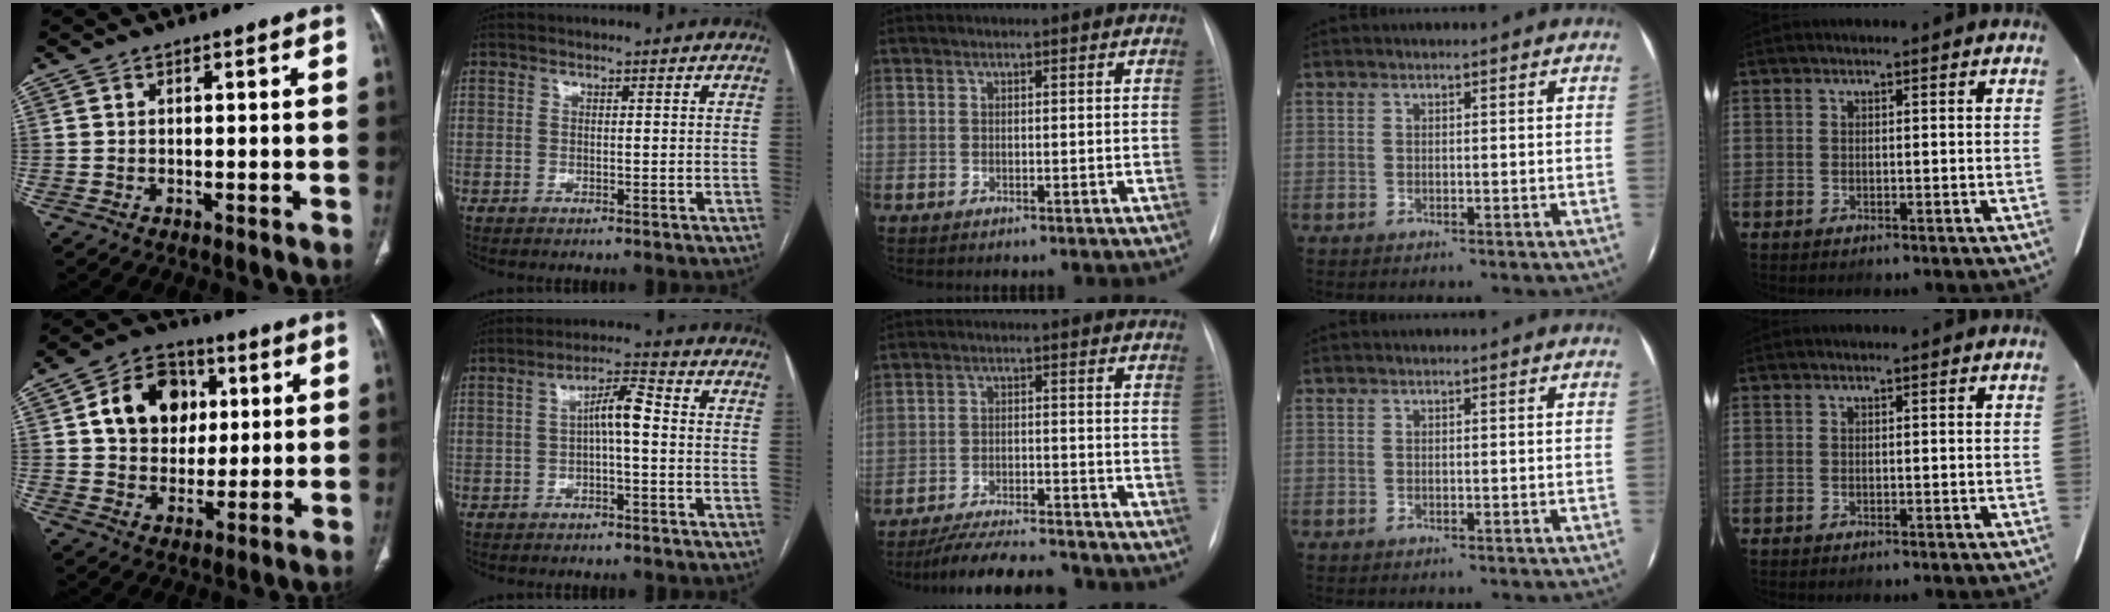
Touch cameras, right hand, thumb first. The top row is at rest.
{"thumb": {"total": 13.8, "force": [3.4, 11.0, 7.7], "torque": [-0.090, 0.004, 0.054]}, "index": {"total": 5.1, "force": [-0.2, 0.9, 5.0], "torque": [-0.082, 0.020, -0.004]}, "middle": {"total": 11.5, "force": [-10.6, 1.4, 4.4], "torque": [-0.069, -0.006, -0.161]}}